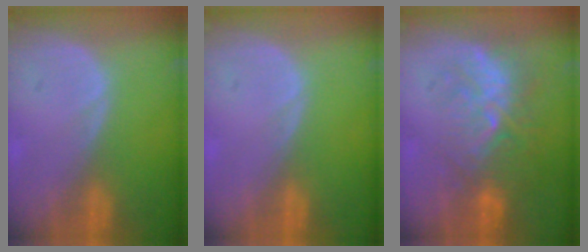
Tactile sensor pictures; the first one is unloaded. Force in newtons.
{"total": 0.0}
{"total": 9.1, "press": 8.4, "slide": 3.5}